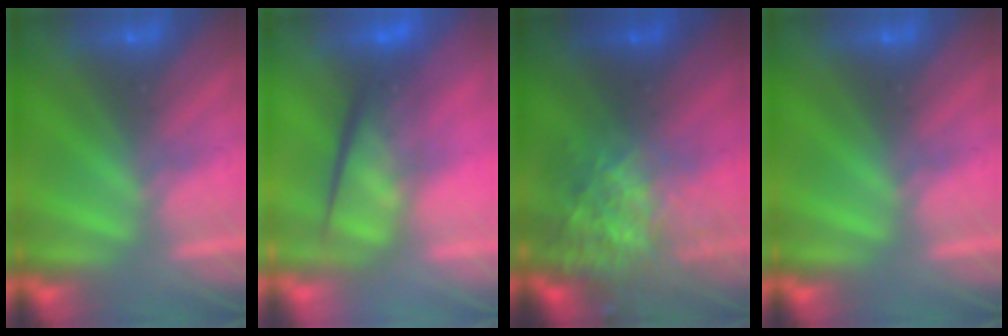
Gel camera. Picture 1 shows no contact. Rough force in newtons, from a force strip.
{"total": 7.2}
{"total": 7.1}
{"total": 0.0}